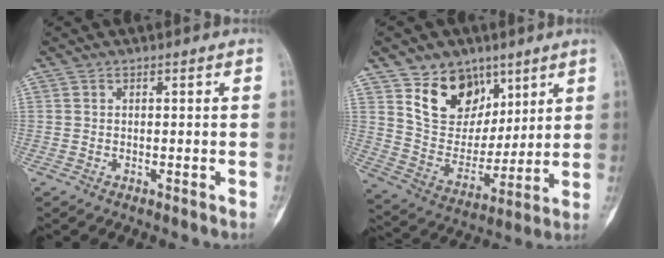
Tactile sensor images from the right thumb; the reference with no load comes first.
{"total": 14.7, "force": [8.6, 10.4, 5.9], "torque": [-0.057, -0.051, 0.162]}